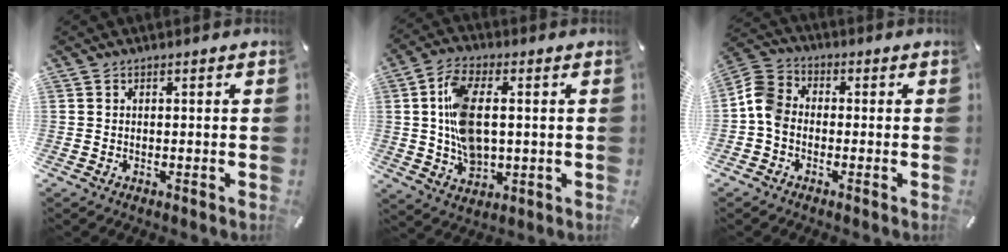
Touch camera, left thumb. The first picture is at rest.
{"total": 11.4, "force": [1.1, 6.9, 9.1], "torque": [-0.187, 0.002, 0.018]}
{"total": 6.9, "force": [-1.9, 5.3, 4.0], "torque": [-0.087, 0.019, -0.032]}